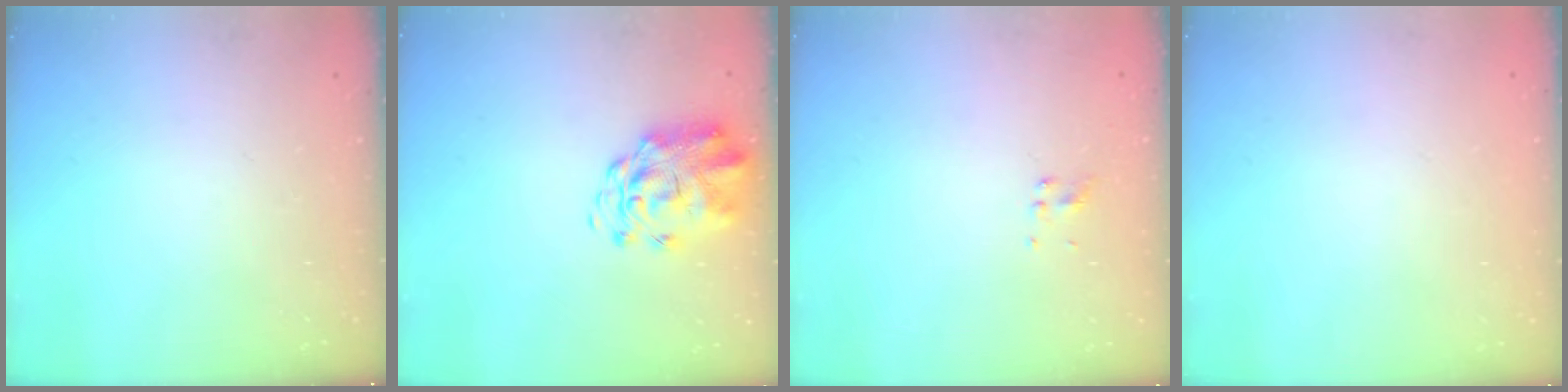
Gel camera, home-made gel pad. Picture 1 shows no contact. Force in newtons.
{"total": 3.9, "press": 3.6, "slide": 1.5}
{"total": 2.8, "press": 2.4, "slide": 1.5}
{"total": 1.8, "press": 1.8, "slide": 0.2}